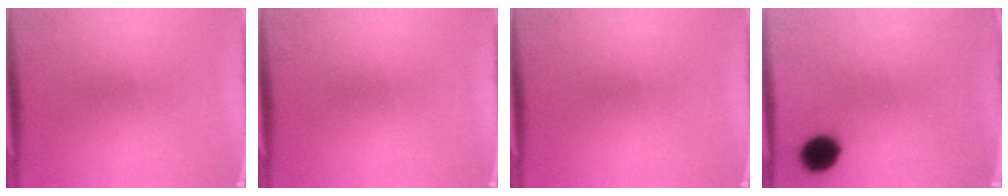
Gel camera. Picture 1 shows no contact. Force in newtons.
{"total": 0.0}
{"total": 0.0}
{"total": 6.8}